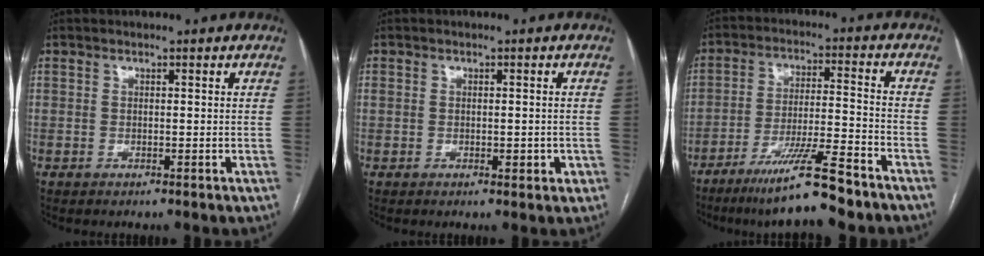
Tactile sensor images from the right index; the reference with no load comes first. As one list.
[{"total": 2.3, "force": [-0.4, 1.4, 1.8], "torque": [-0.030, 0.011, 0.003]}, {"total": 12.6, "force": [-9.6, -0.1, 8.1], "torque": [-0.133, -0.021, -0.162]}]